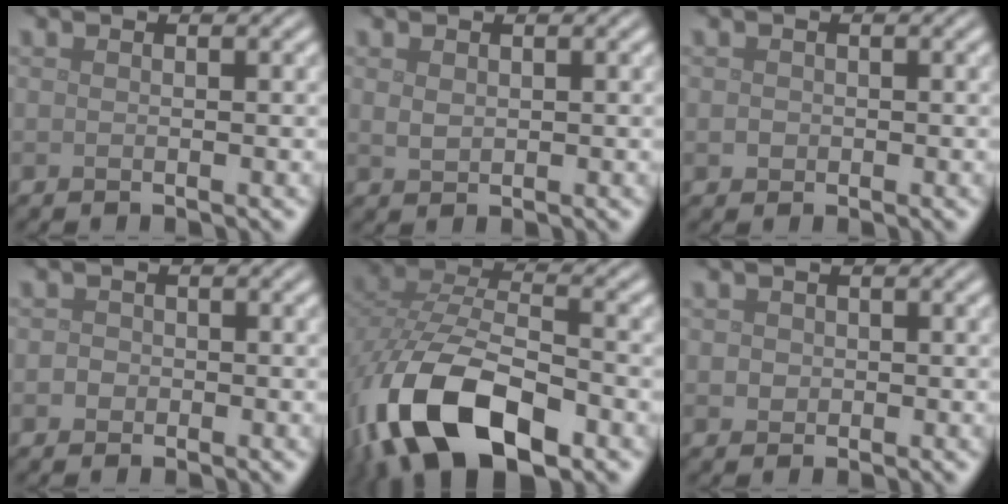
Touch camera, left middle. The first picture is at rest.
{"total": 1.1, "force": [0.4, 0.7, 0.6], "torque": [-0.015, -0.002, 0.012]}
{"total": 0.7, "force": [-0.1, 0.7, 0.2], "torque": [0.001, -0.004, -0.003]}
{"total": 1.0, "force": [-0.3, 0.9, 0.3], "torque": [0.000, -0.001, -0.010]}
{"total": 13.7, "force": [-6.7, 6.9, 9.7], "torque": [-0.218, -0.024, -0.125]}
{"total": 0.9, "force": [0.1, 0.9, 0.2], "torque": [0.002, -0.003, 0.001]}